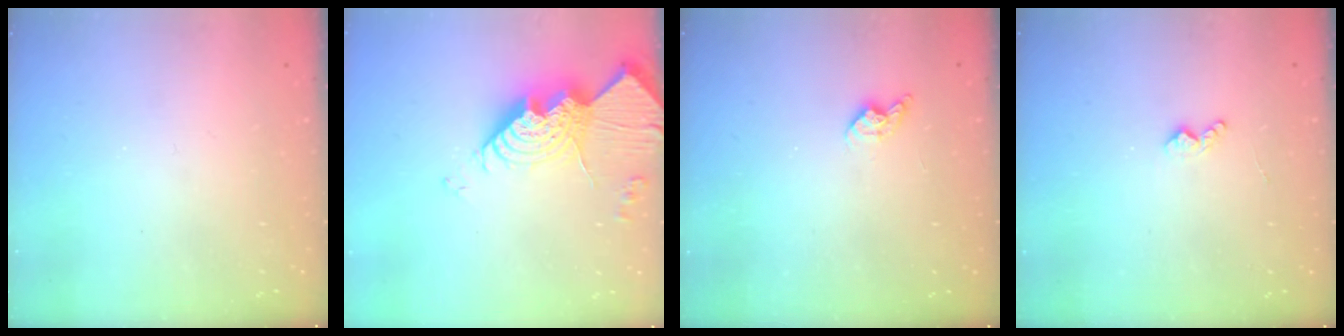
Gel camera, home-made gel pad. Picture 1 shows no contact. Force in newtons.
{"total": 21.9, "press": 21.8, "slide": 2.2}
{"total": 6.2, "press": 6.1, "slide": 1.0}
{"total": 4.2, "press": 4.2, "slide": 0.5}